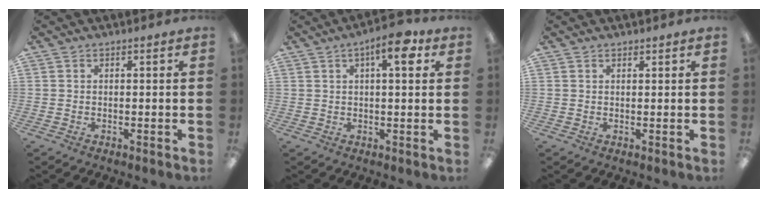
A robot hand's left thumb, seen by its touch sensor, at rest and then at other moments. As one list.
[{"total": 8.2, "force": [3.8, 2.7, 6.8], "torque": [-0.090, -0.010, 0.054]}, {"total": 0.9, "force": [0.8, 0.3, 0.1], "torque": [-0.002, 0.000, 0.015]}]